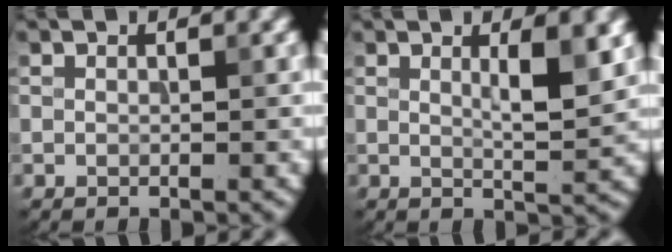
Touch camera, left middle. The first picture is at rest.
{"total": 3.6, "force": [1.2, 0.7, 3.4], "torque": [-0.049, -0.003, 0.018]}